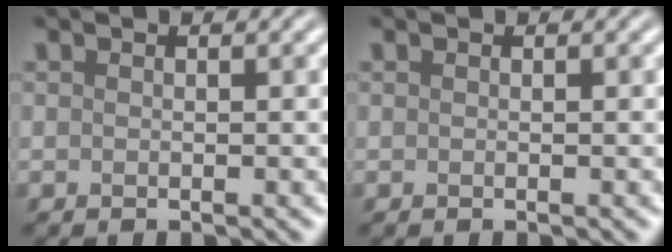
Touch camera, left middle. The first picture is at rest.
{"total": 0.0}